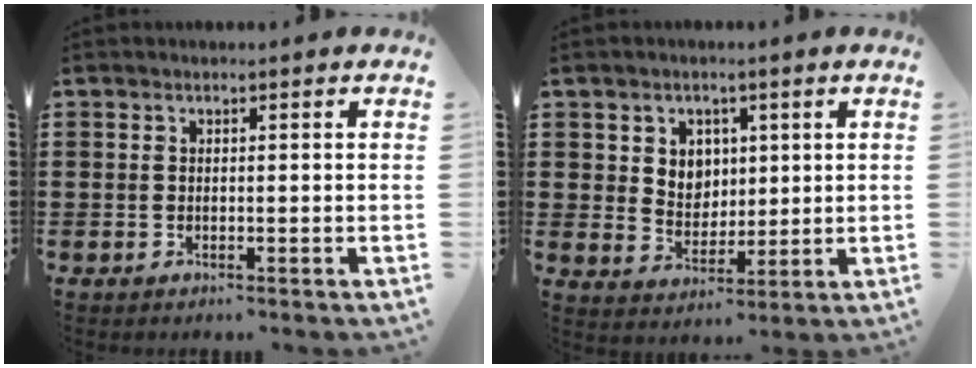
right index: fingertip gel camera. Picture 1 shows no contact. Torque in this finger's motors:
{"motor_torque": [0.39, 0.30, 0.15, 0.05]}